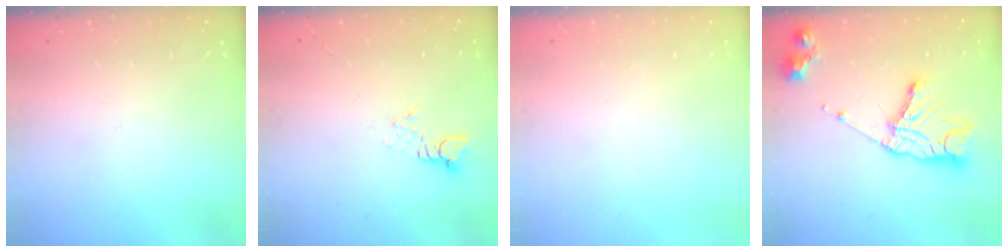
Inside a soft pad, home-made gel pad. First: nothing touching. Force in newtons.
{"total": 3.0, "press": 3.0, "slide": 0.3}
{"total": 0.0}
{"total": 14.8, "press": 14.8, "slide": 1.4}